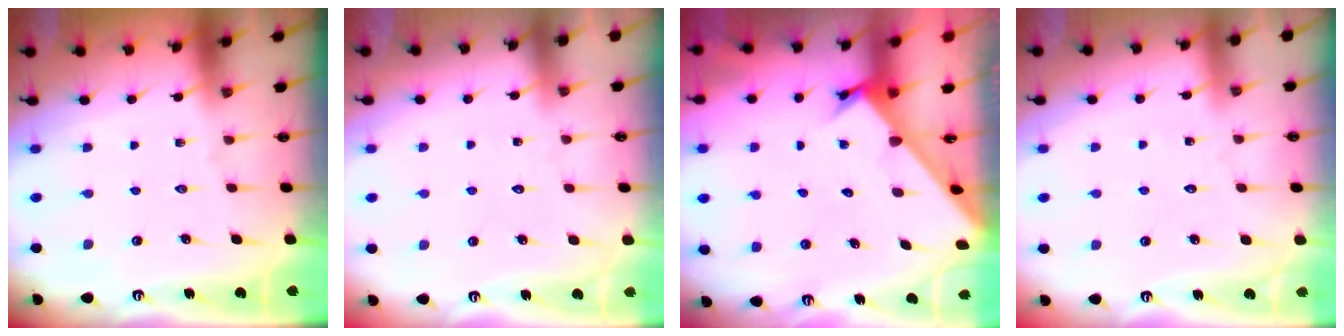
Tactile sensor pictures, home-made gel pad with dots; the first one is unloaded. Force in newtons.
{"total": 3.5, "press": 3.5, "slide": 0.2}
{"total": 2.2, "press": 2.2, "slide": 0.2}
{"total": 2.8, "press": 2.8, "slide": 0.3}